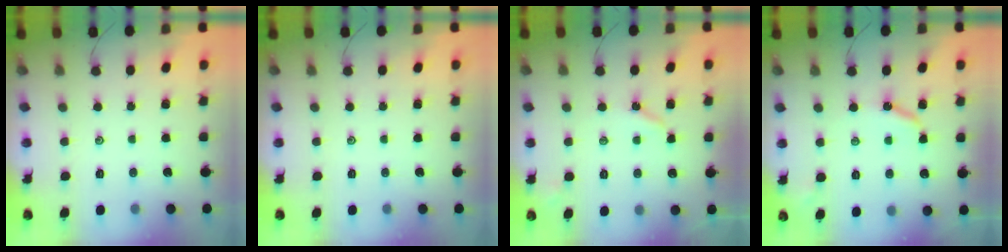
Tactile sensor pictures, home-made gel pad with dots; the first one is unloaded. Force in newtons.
{"total": 0.0}
{"total": 3.6, "press": 3.6, "slide": 0.5}
{"total": 5.4, "press": 5.4, "slide": 0.2}